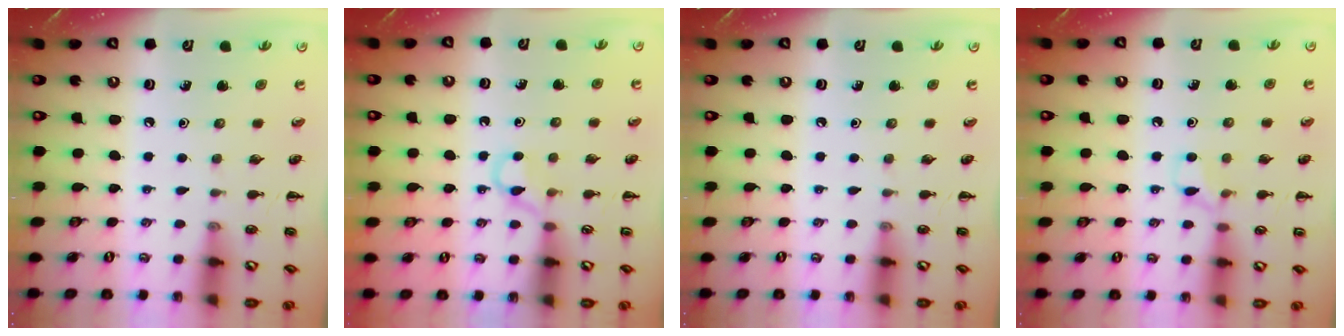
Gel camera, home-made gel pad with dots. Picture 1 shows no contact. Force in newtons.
{"total": 3.4, "press": 3.2, "slide": 1.1}
{"total": 0.0}
{"total": 5.3, "press": 5.1, "slide": 1.4}